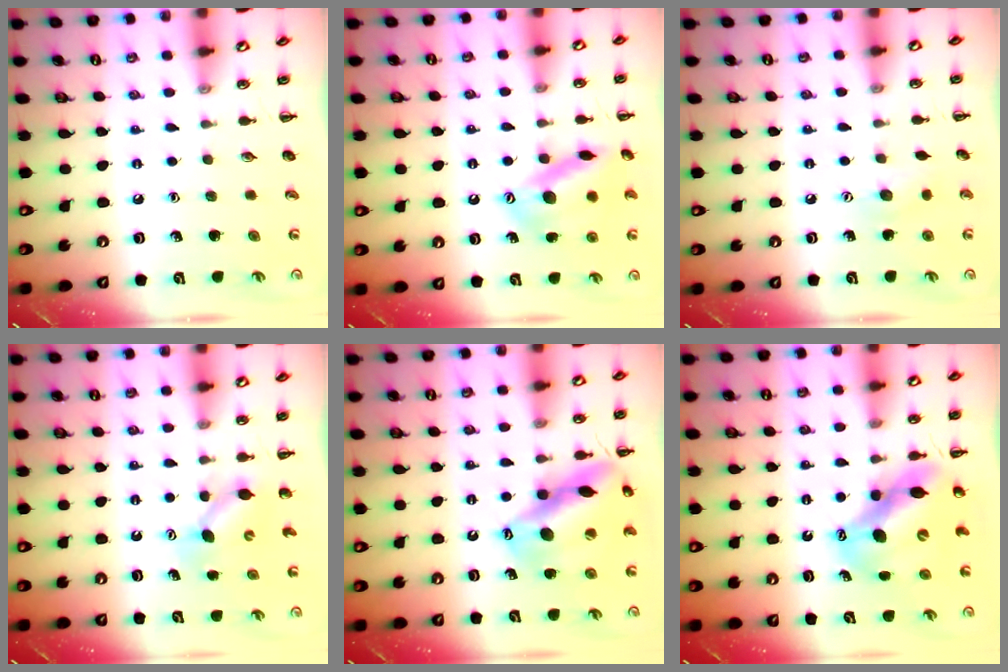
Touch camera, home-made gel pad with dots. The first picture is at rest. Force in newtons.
{"total": 15.1, "press": 15.0, "slide": 1.6}
{"total": 6.5, "press": 6.3, "slide": 1.4}
{"total": 4.7, "press": 4.6, "slide": 0.9}
{"total": 16.6, "press": 16.3, "slide": 3.0}
{"total": 11.1, "press": 10.8, "slide": 2.7}